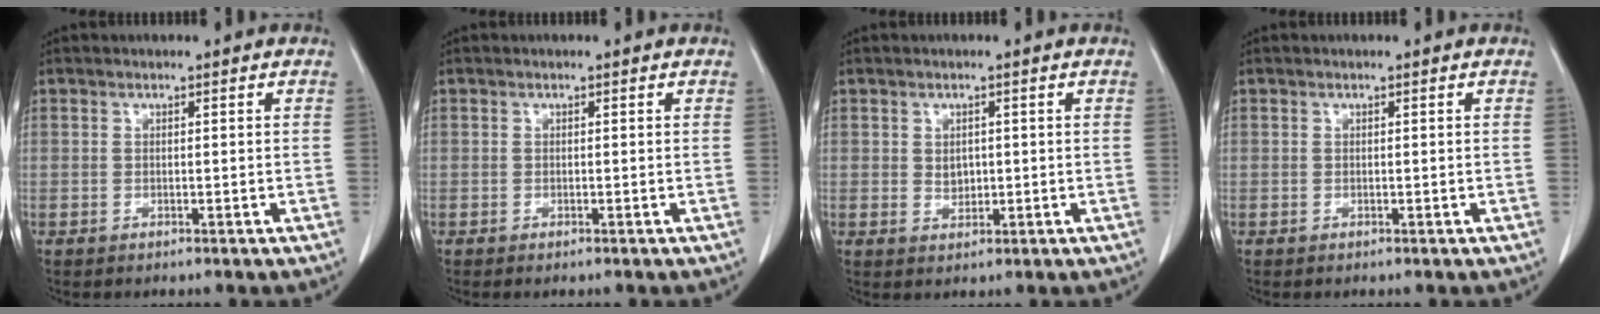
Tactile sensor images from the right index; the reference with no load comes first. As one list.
[{"total": 0.0}, {"total": 2.0, "force": [0.3, 1.6, 1.2], "torque": [-0.018, -0.001, 0.011]}, {"total": 0.0}]